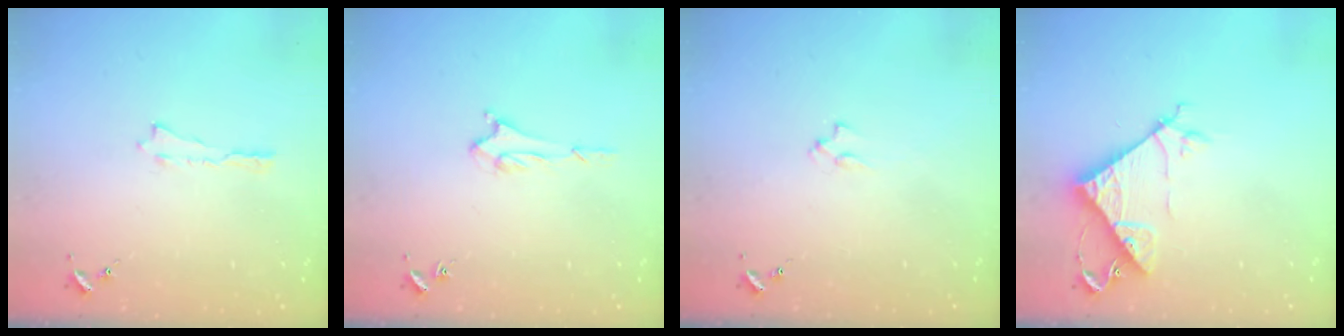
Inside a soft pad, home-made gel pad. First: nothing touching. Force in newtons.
{"total": 1.7, "press": 1.6, "slide": 0.4}
{"total": 1.3, "press": 1.3, "slide": 0.3}
{"total": 7.7, "press": 7.7, "slide": 0.7}